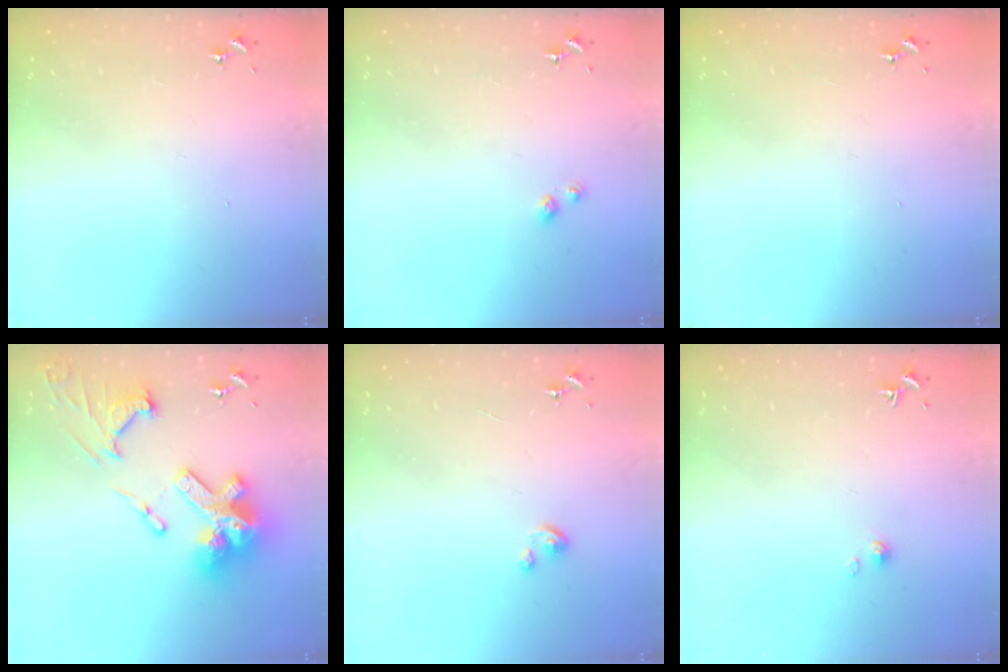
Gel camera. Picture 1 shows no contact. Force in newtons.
{"total": 3.1, "press": 3.0, "slide": 0.6}
{"total": 0.0}
{"total": 26.3, "press": 26.1, "slide": 2.5}
{"total": 2.9, "press": 2.9, "slide": 0.2}
{"total": 2.8, "press": 2.8, "slide": 0.4}